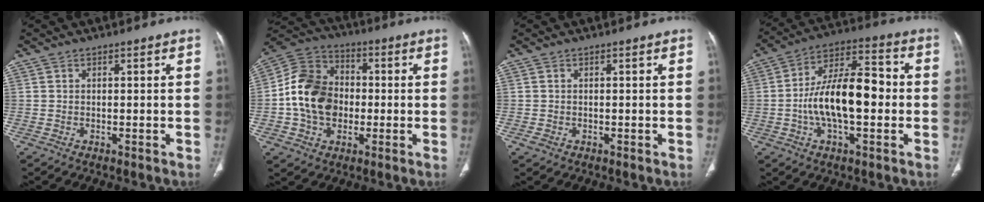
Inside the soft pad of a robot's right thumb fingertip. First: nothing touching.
{"total": 14.9, "force": [-1.3, 11.5, 9.3], "torque": [-0.150, 0.030, -0.029]}
{"total": 1.0, "force": [-0.2, 0.8, 0.5], "torque": [-0.013, 0.000, -0.003]}
{"total": 16.5, "force": [-1.5, 7.7, 14.5], "torque": [-0.244, 0.037, -0.032]}